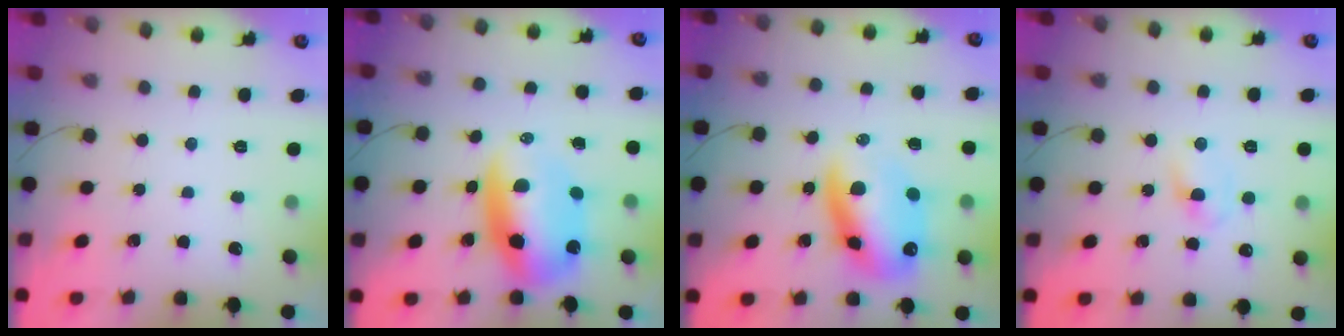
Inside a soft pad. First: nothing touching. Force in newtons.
{"total": 11.9, "press": 11.5, "slide": 3.3}
{"total": 14.8, "press": 14.3, "slide": 3.7}
{"total": 4.0, "press": 3.7, "slide": 1.5}